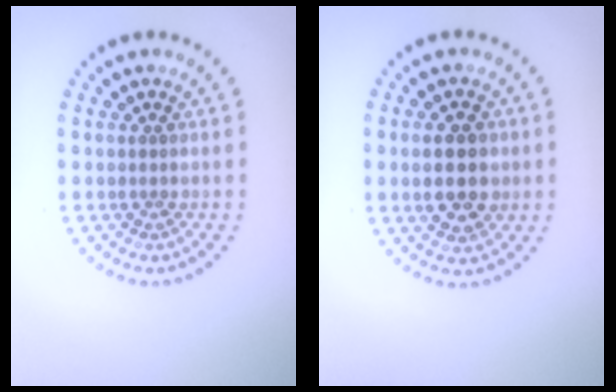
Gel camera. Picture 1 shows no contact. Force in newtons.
{"total": 4.9, "press": 4.9, "slide": 0.4}